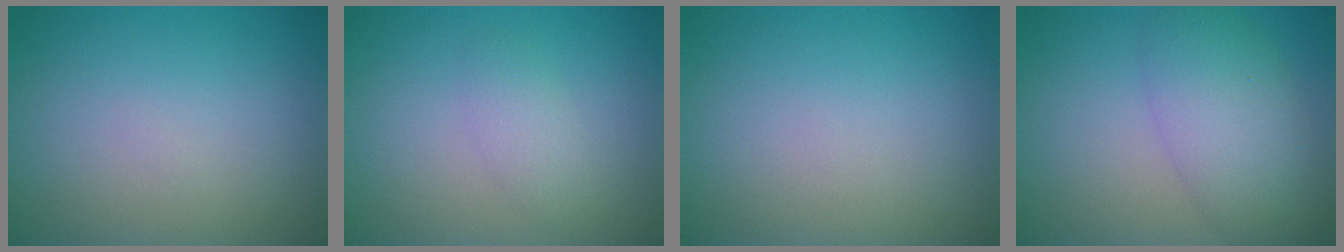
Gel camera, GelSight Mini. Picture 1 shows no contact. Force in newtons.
{"total": 1.7, "press": 1.7, "slide": 0.1}
{"total": 0.0}
{"total": 5.1, "press": 5.1, "slide": 0.1}